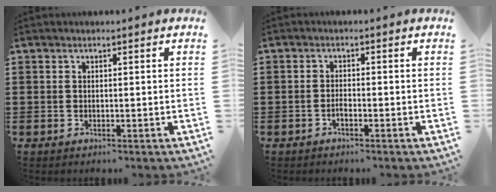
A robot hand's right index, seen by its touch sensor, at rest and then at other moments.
{"total": 1.1, "force": [-0.8, 0.2, 0.8], "torque": [-0.017, -0.004, -0.013]}